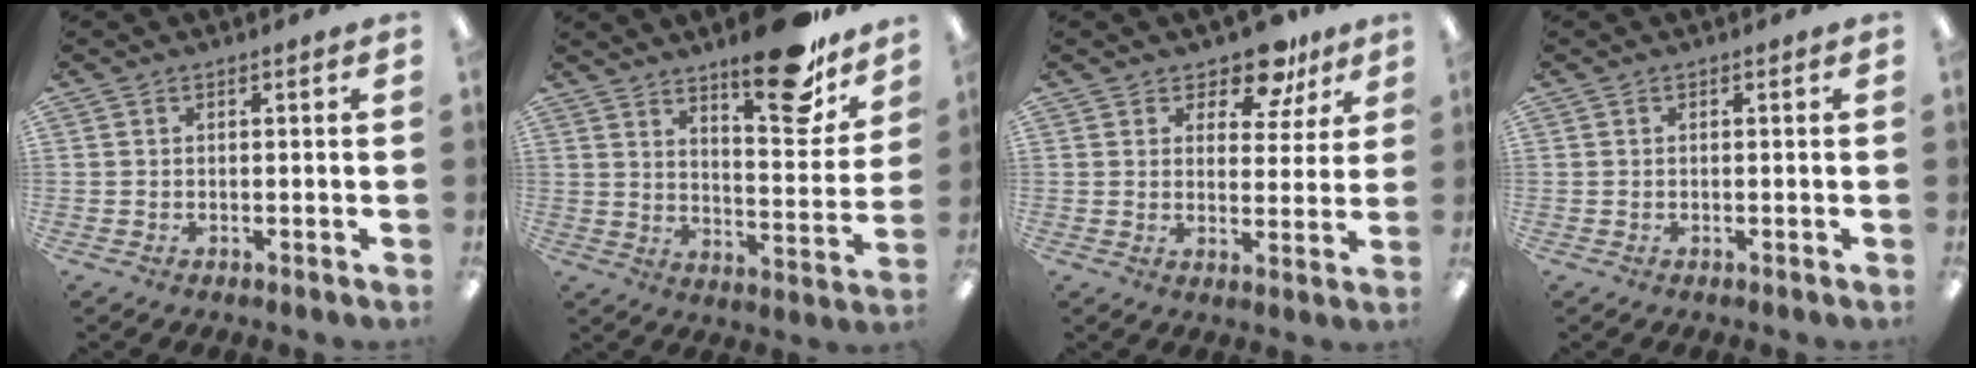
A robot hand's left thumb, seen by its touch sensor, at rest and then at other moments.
{"total": 18.3, "force": [13.8, 6.0, 10.5], "torque": [-0.130, -0.097, 0.222]}
{"total": 9.0, "force": [7.2, 4.1, 3.4], "torque": [-0.048, -0.046, 0.128]}
{"total": 0.0}